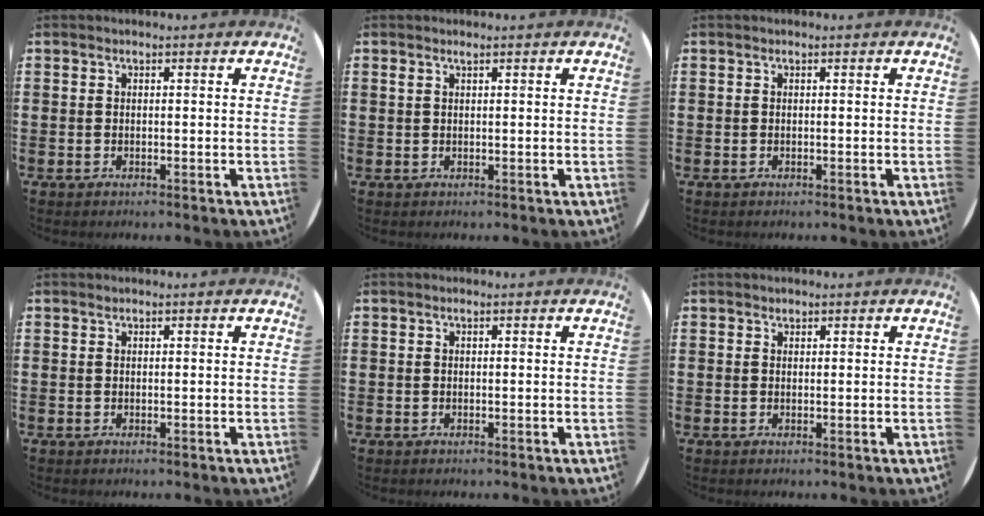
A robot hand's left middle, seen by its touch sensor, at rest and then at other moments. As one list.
[{"total": 0.5, "force": [0.4, 0.0, 0.3], "torque": [-0.007, 0.000, 0.008]}, {"total": 0.0}, {"total": 0.0}, {"total": 0.0}, {"total": 0.5, "force": [0.5, 0.2, -0.1], "torque": [0.003, 0.004, 0.009]}]